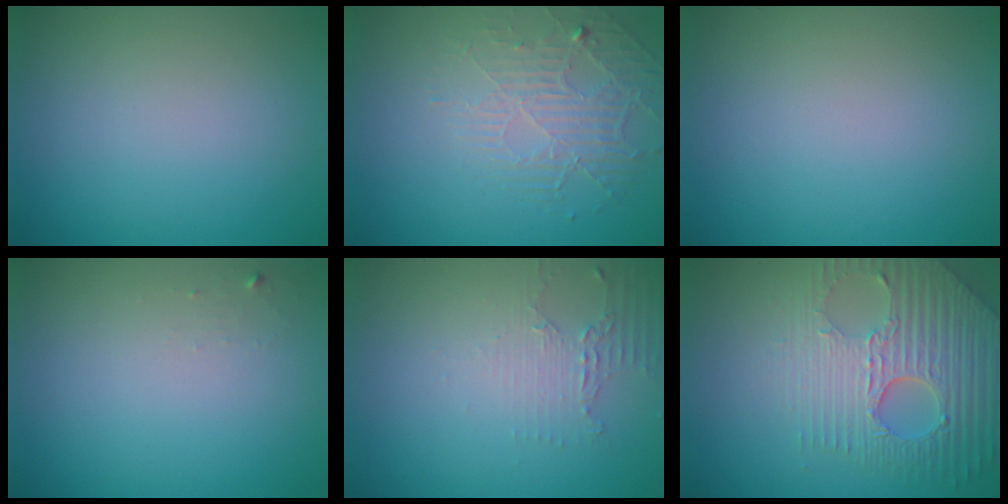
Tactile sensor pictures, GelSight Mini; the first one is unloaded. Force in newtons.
{"total": 2.3, "press": 1.7, "slide": 1.6}
{"total": 0.0}
{"total": 0.6, "press": 0.6, "slide": 0.1}
{"total": 2.0, "press": 1.5, "slide": 1.3}
{"total": 7.6, "press": 5.5, "slide": 5.3}